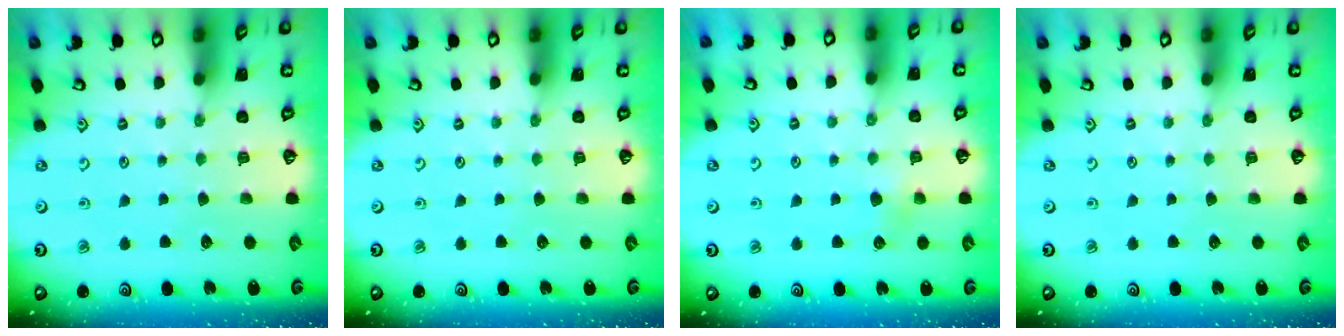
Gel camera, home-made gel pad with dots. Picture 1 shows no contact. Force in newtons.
{"total": 0.0}
{"total": 2.9, "press": 2.9, "slide": 0.3}
{"total": 0.0}